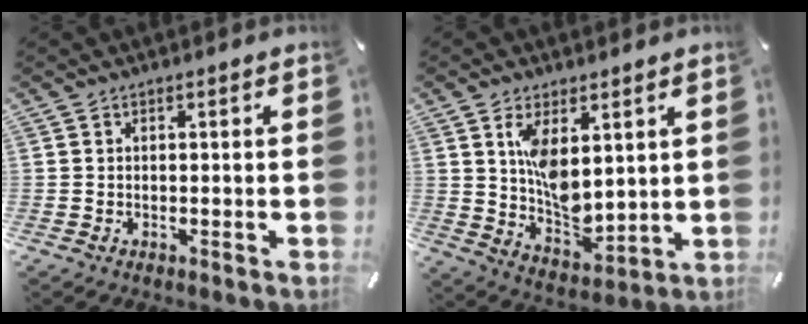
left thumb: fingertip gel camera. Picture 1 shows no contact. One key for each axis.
{"total": 10.1, "fx": 3.9, "fy": 5.9, "fz": 7.2, "tx": -0.126, "ty": -0.026, "tz": 0.072}